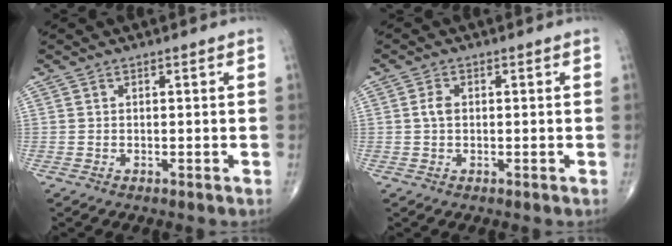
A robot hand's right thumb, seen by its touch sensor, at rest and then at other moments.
{"total": 2.1, "force": [0.1, 1.4, 1.6], "torque": [-0.032, 0.004, -0.001]}